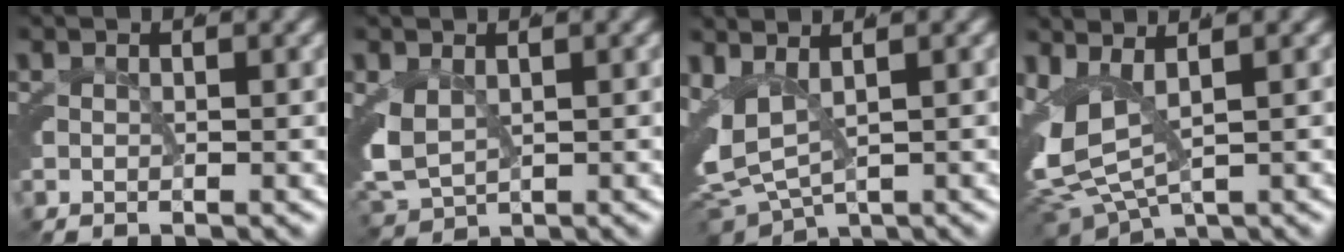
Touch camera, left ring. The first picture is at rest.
{"total": 4.3, "force": [-0.6, 3.8, 2.1], "torque": [-0.092, -0.035, 0.011]}
{"total": 8.6, "force": [-0.7, 7.1, 4.8], "torque": [-0.137, -0.035, -0.001]}
{"total": 7.7, "force": [-0.3, 5.7, 5.2], "torque": [-0.132, -0.029, 0.004]}